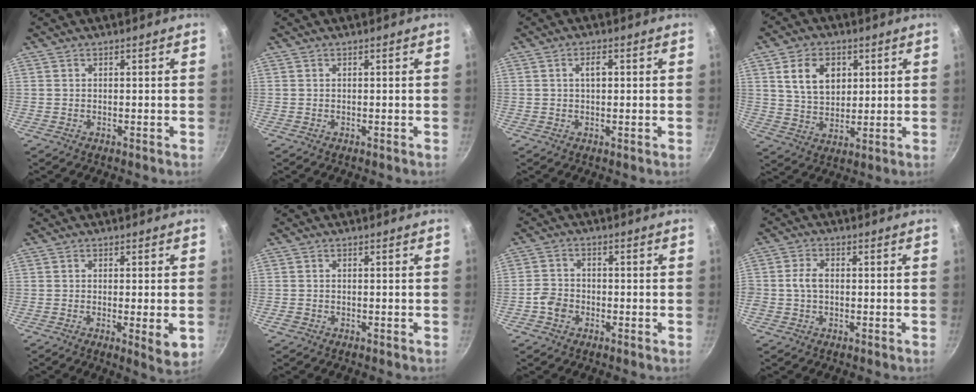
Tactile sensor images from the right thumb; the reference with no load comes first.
{"total": 0.0}
{"total": 2.5, "force": [0.4, 1.2, 2.2], "torque": [-0.035, 0.005, 0.003]}
{"total": 9.9, "force": [3.3, 7.1, 6.2], "torque": [-0.086, -0.011, 0.061]}
{"total": 5.2, "force": [-1.0, 1.0, 5.0], "torque": [-0.077, -0.012, -0.015]}
{"total": 1.0, "force": [-0.5, 0.7, 0.4], "torque": [-0.009, 0.003, -0.009]}
{"total": 4.0, "force": [-1.8, 3.1, 1.7], "torque": [-0.024, 0.020, -0.039]}
{"total": 3.6, "force": [-0.2, 2.5, 2.5], "torque": [-0.044, 0.012, -0.007]}